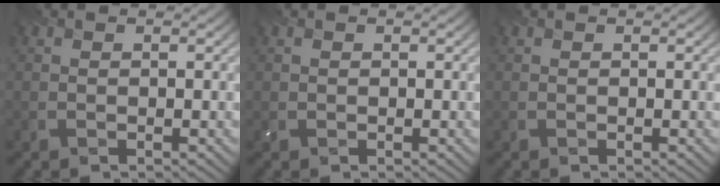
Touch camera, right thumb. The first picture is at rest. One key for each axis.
{"total": 0.0}
{"total": 0.0}